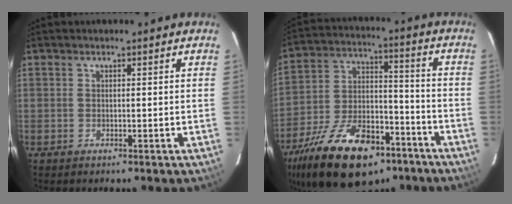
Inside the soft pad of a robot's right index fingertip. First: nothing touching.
{"total": 24.7, "force": [-15.5, 12.0, 15.0], "torque": [-0.294, -0.007, -0.243]}